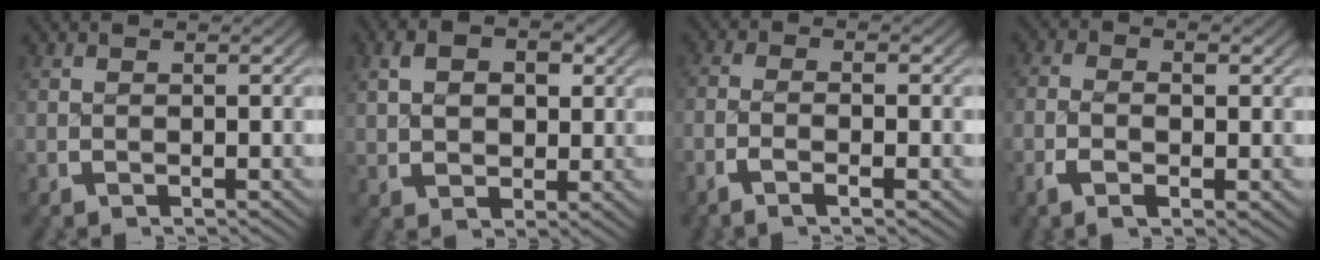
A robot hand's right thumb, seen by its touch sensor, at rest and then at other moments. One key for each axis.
{"total": 4.5, "fx": 1.3, "fy": 3.1, "fz": 3.0, "tx": -0.049, "ty": -0.007, "tz": 0.029}
{"total": 2.7, "fx": -1.2, "fy": 0.5, "fz": 2.3, "tx": -0.053, "ty": 0.002, "tz": -0.025}
{"total": 2.7, "fx": -0.8, "fy": 1.0, "fz": 2.4, "tx": -0.052, "ty": -0.002, "tz": -0.014}